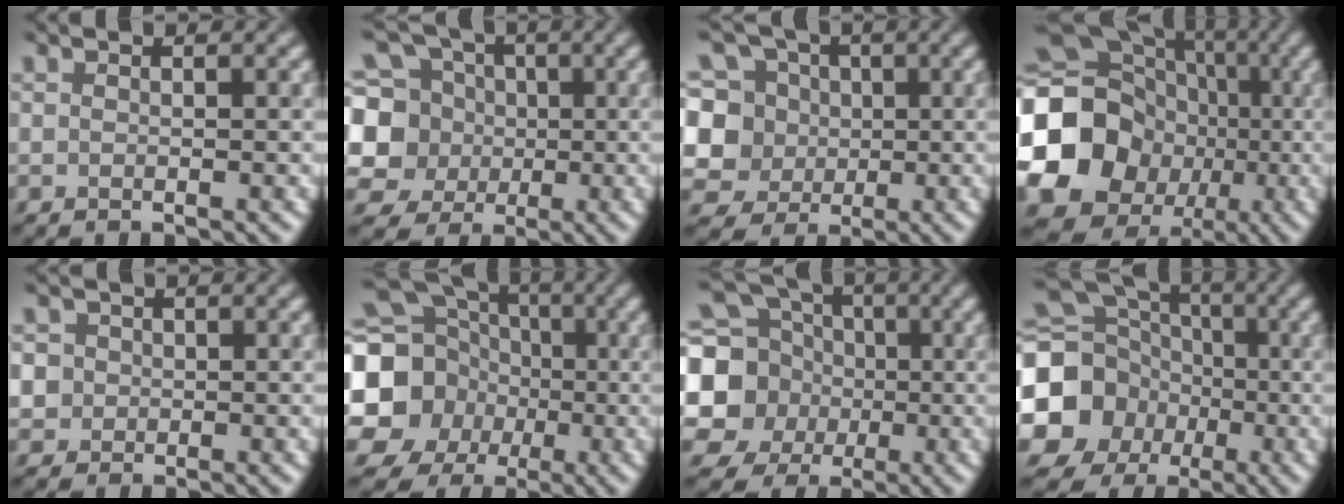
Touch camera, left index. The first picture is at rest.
{"total": 9.4, "force": [0.4, 8.8, 3.4], "torque": [-0.102, 0.008, -0.023]}
{"total": 9.5, "force": [0.7, 9.0, 2.9], "torque": [-0.099, 0.029, 0.001]}
{"total": 21.4, "force": [-3.6, 19.6, 7.7], "torque": [-0.167, -0.027, -0.096]}
{"total": 4.1, "force": [0.3, 3.9, 1.0], "torque": [-0.015, 0.027, -0.017]}
{"total": 21.0, "force": [-2.1, 19.8, 6.9], "torque": [-0.190, -0.008, -0.083]}
{"total": 13.8, "force": [-0.4, 12.9, 5.0], "torque": [-0.167, -0.002, -0.037]}
{"total": 19.6, "force": [-3.9, 18.2, 6.0], "torque": [-0.173, -0.016, -0.107]}